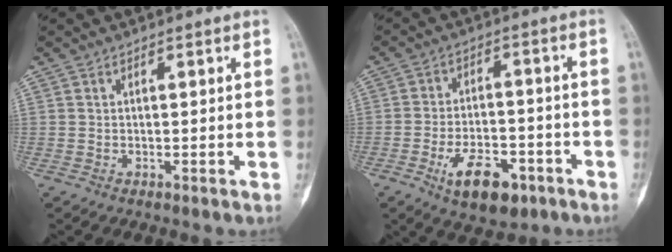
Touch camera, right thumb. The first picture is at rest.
{"total": 10.6, "force": [-5.3, 5.7, 7.3], "torque": [-0.101, 0.025, -0.080]}